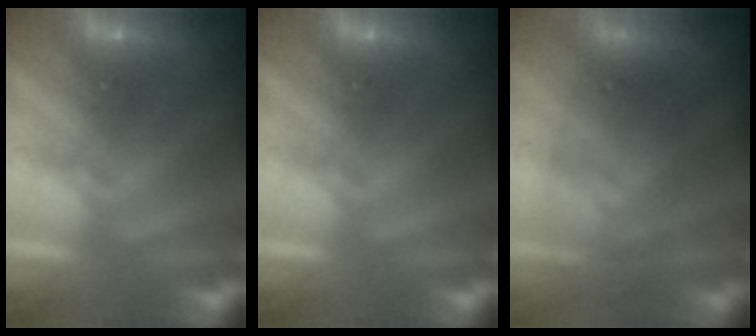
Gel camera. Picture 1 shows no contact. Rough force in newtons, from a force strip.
{"total": 0.0}
{"total": 1.6}